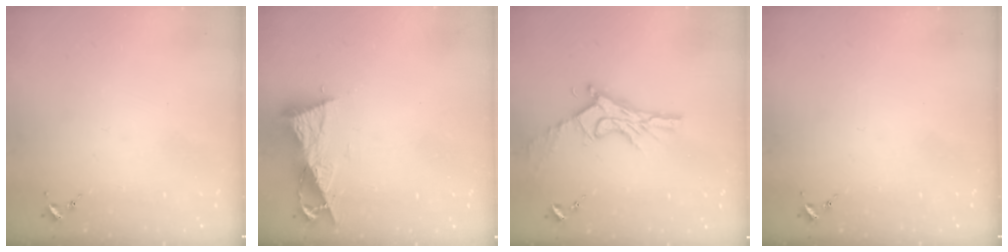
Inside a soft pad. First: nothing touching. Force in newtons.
{"total": 9.5, "press": 9.5, "slide": 0.8}
{"total": 13.9, "press": 13.8, "slide": 1.0}
{"total": 0.0}